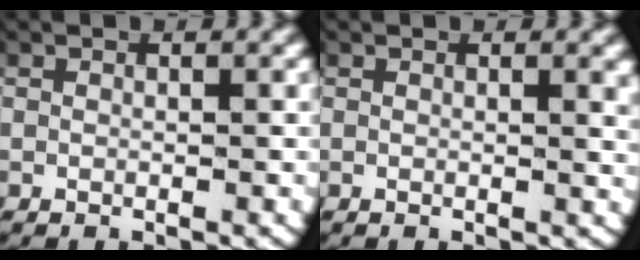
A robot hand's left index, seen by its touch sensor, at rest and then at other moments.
{"total": 0.8, "force": [0.5, -0.1, 0.7], "torque": [-0.010, -0.006, 0.008]}